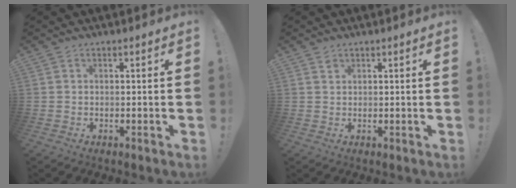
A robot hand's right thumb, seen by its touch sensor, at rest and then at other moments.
{"total": 1.3, "force": [0.9, 0.9, 0.3], "torque": [0.008, -0.005, 0.015]}